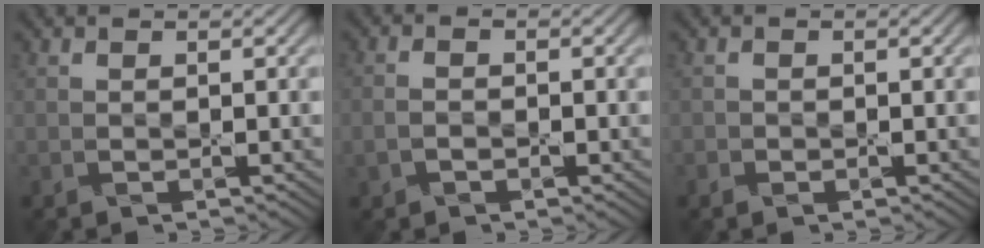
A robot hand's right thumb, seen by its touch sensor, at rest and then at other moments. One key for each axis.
{"total": 2.1, "fx": -0.7, "fy": 1.4, "fz": 1.5, "tx": -0.032, "ty": 0.002, "tz": -0.012}
{"total": 0.8, "fx": -0.5, "fy": 0.6, "fz": 0.3, "tx": -0.006, "ty": -0.004, "tz": -0.009}